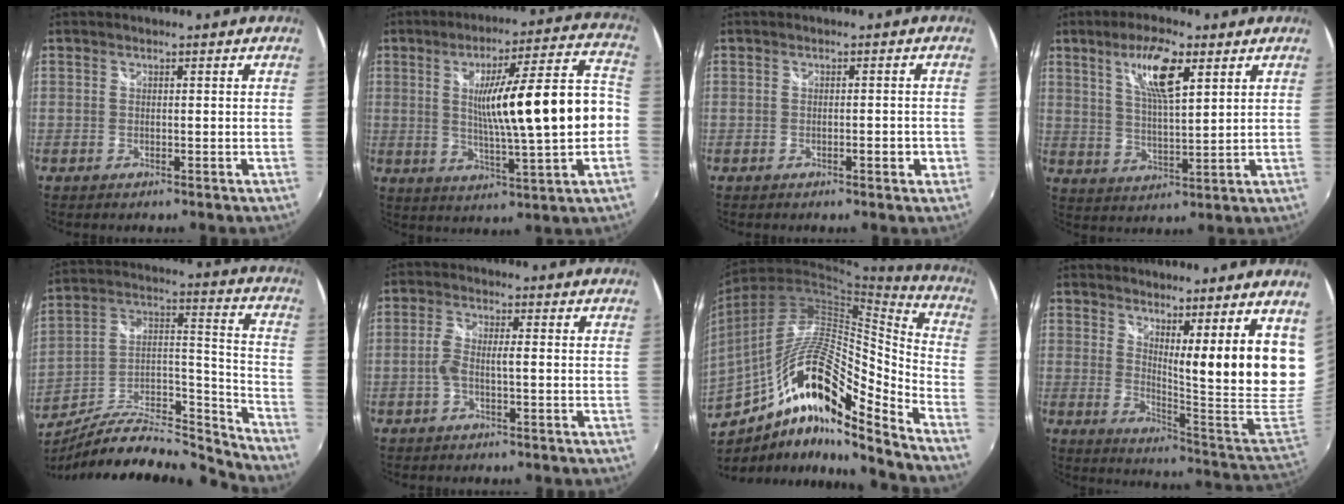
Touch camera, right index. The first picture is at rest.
{"total": 17.7, "force": [-0.4, 1.8, 17.6], "torque": [-0.256, 0.015, 0.008]}
{"total": 2.2, "force": [-0.9, 0.7, 1.9], "torque": [-0.025, 0.005, -0.008]}
{"total": 9.4, "force": [4.8, 2.3, 7.8], "torque": [-0.139, 0.007, 0.089]}
{"total": 17.6, "force": [-15.4, 2.8, 7.9], "torque": [-0.136, 0.014, -0.272]}
{"total": 3.1, "force": [-0.9, 0.7, 2.9], "torque": [-0.066, 0.009, -0.016]}
{"total": 20.1, "force": [-9.8, 5.9, 16.6], "torque": [-0.302, -0.003, -0.189]}
{"total": 17.2, "force": [8.8, 1.9, 14.7], "torque": [-0.156, 0.004, 0.127]}